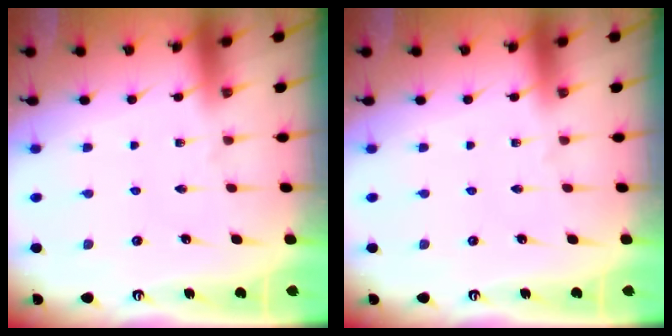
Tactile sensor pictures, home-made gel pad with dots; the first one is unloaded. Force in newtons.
{"total": 0.0}